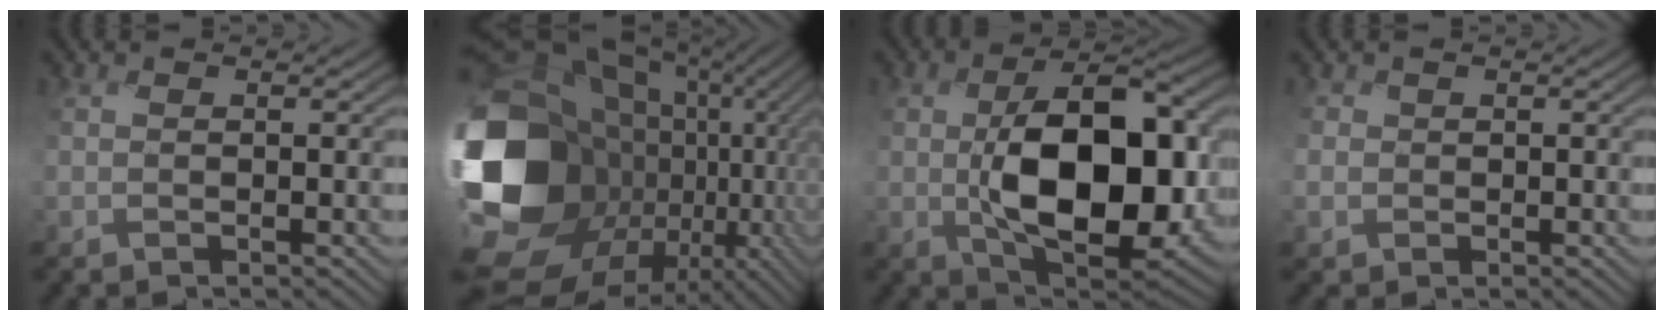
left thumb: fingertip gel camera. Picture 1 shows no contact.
{"total": 19.8, "force": [-1.3, 15.3, 12.6], "torque": [-0.317, -0.047, 0.021]}
{"total": 14.8, "force": [-0.7, 8.4, 12.1], "torque": [-0.199, -0.019, 0.001]}
{"total": 1.5, "force": [-0.1, 1.3, -0.8], "torque": [0.007, -0.004, -0.011]}